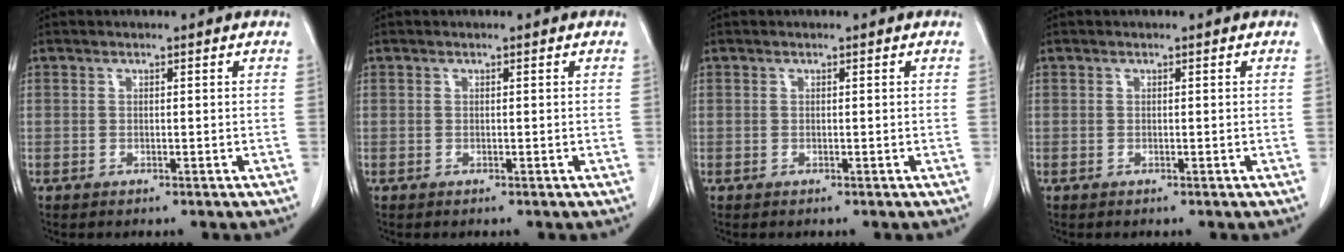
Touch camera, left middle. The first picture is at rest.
{"total": 0.0}
{"total": 0.0}
{"total": 0.0}